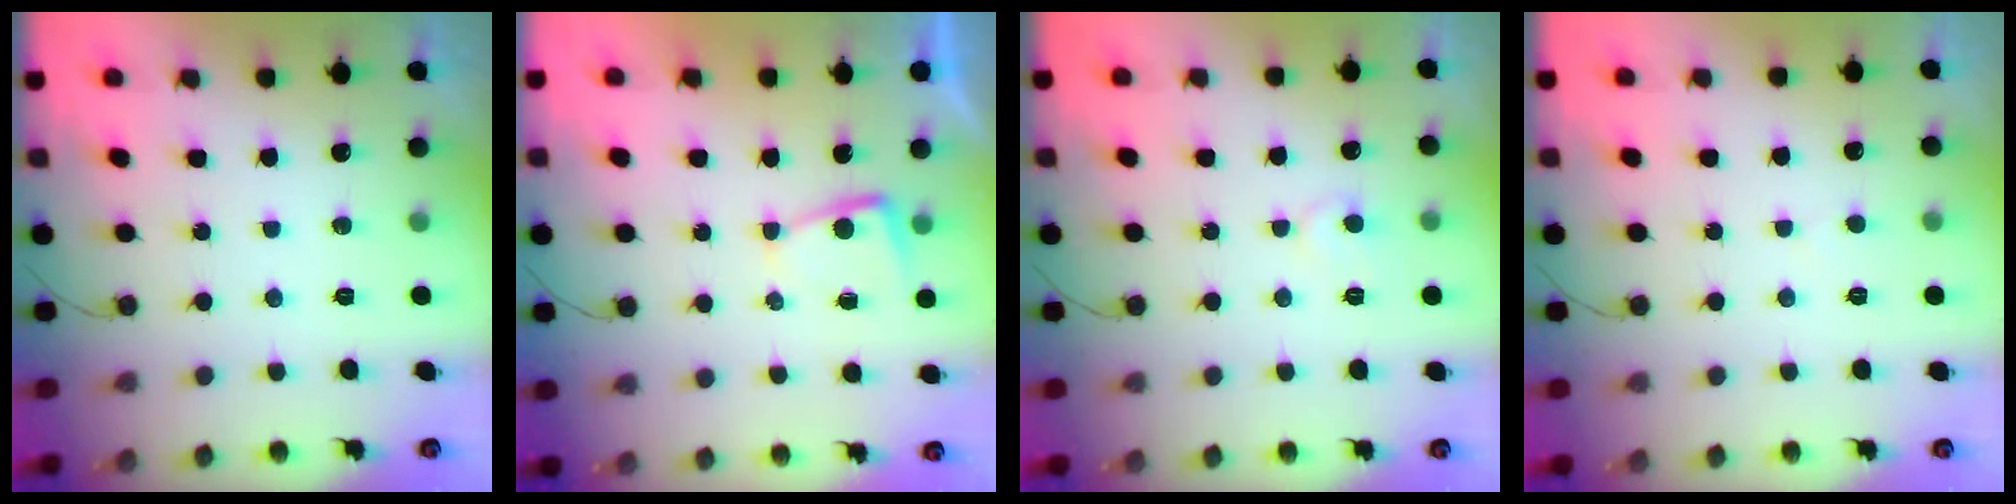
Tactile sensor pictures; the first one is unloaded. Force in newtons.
{"total": 2.4, "press": 2.3, "slide": 0.4}
{"total": 5.5, "press": 5.5, "slide": 0.5}
{"total": 1.8, "press": 1.8, "slide": 0.2}